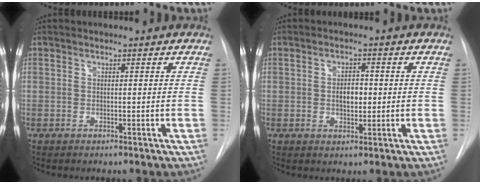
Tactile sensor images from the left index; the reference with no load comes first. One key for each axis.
{"total": 3.2, "fx": -0.2, "fy": 1.7, "fz": 2.7, "tx": -0.041, "ty": 0.000, "tz": 0.000}